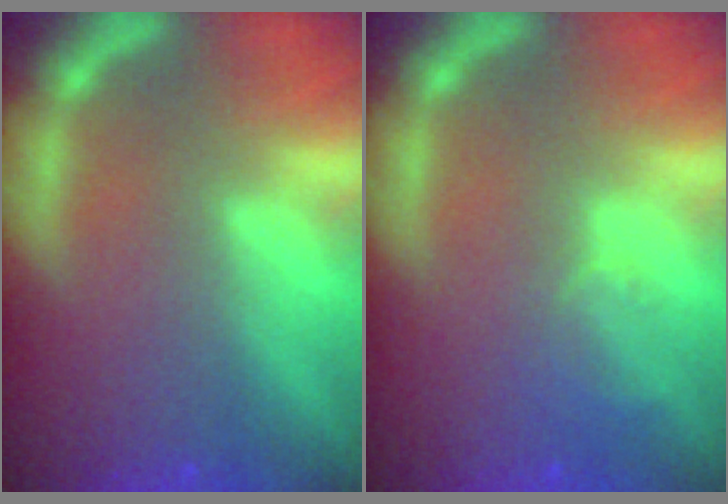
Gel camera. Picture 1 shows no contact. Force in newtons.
{"total": 2.0}